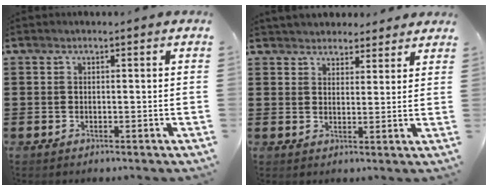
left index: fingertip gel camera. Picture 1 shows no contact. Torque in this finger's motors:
{"motor_torque": [1.11, -1.02, 0.96, 0.20]}